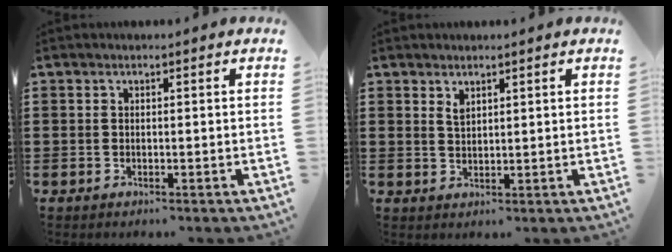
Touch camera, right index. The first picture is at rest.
{"total": 1.6, "force": [1.2, 0.7, 0.8], "torque": [-0.019, 0.002, 0.023]}